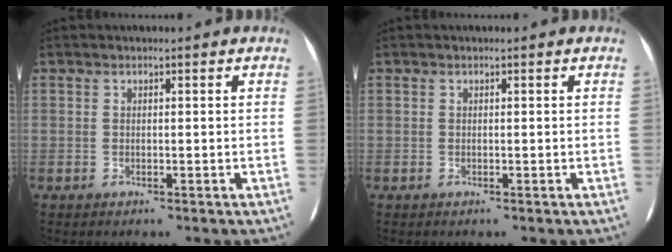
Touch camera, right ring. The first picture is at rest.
{"total": 0.0}